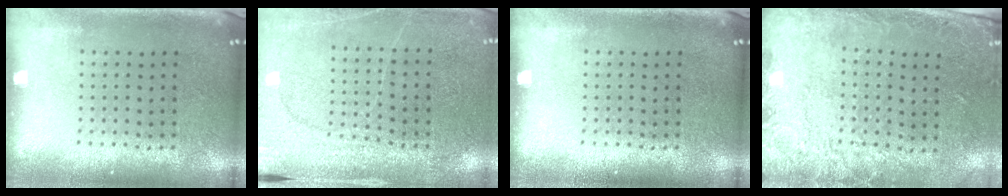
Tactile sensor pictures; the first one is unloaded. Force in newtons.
{"total": 2.7, "press": 2.7, "slide": 0.4}
{"total": 0.0}
{"total": 2.6, "press": 1.9, "slide": 1.8}